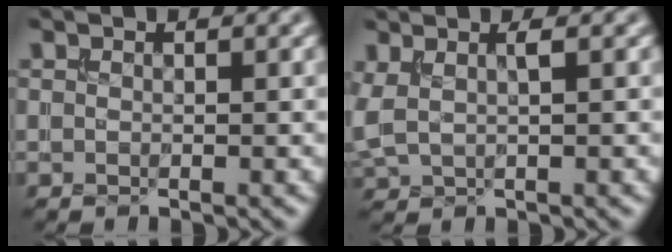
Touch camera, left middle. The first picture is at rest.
{"total": 2.0, "force": [0.6, 0.8, 1.8], "torque": [-0.035, 0.001, 0.021]}